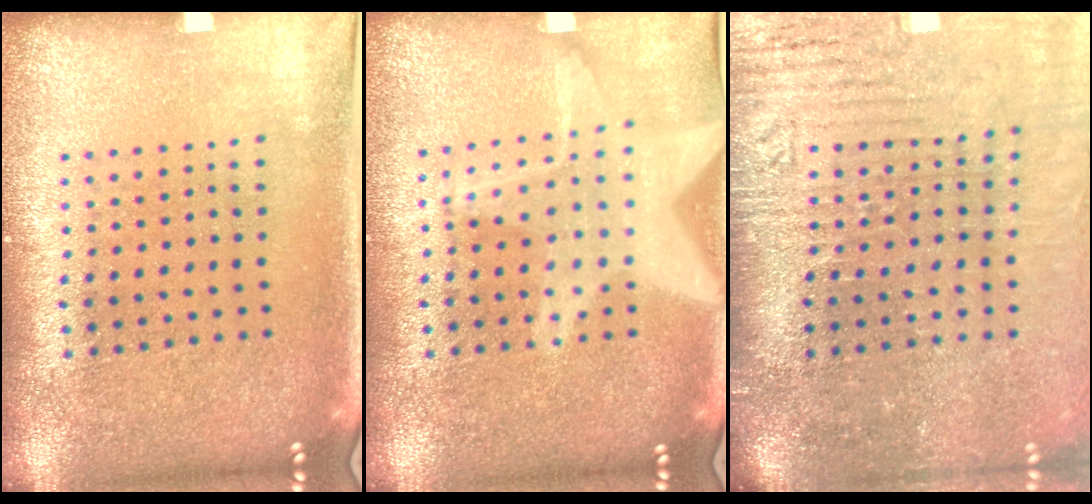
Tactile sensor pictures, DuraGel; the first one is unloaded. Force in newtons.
{"total": 3.1, "press": 3.0, "slide": 0.4}
{"total": 4.7, "press": 4.0, "slide": 2.4}